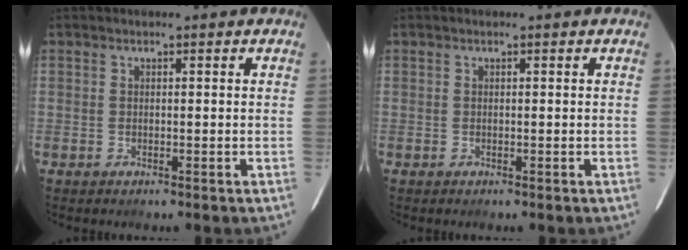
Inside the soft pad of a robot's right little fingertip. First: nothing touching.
{"total": 0.0}